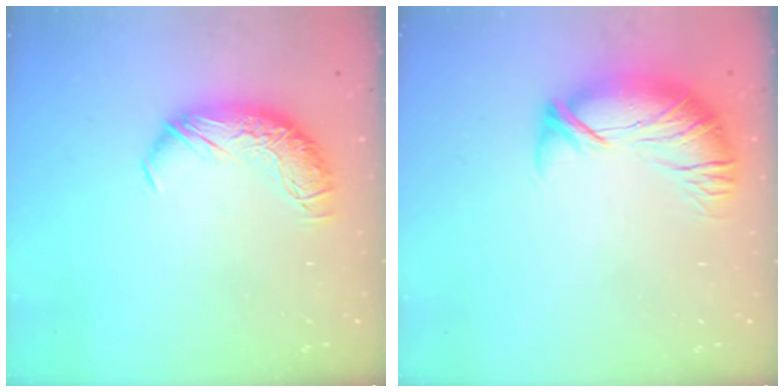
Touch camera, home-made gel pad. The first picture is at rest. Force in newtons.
{"total": 2.9, "press": 1.0, "slide": 2.7}